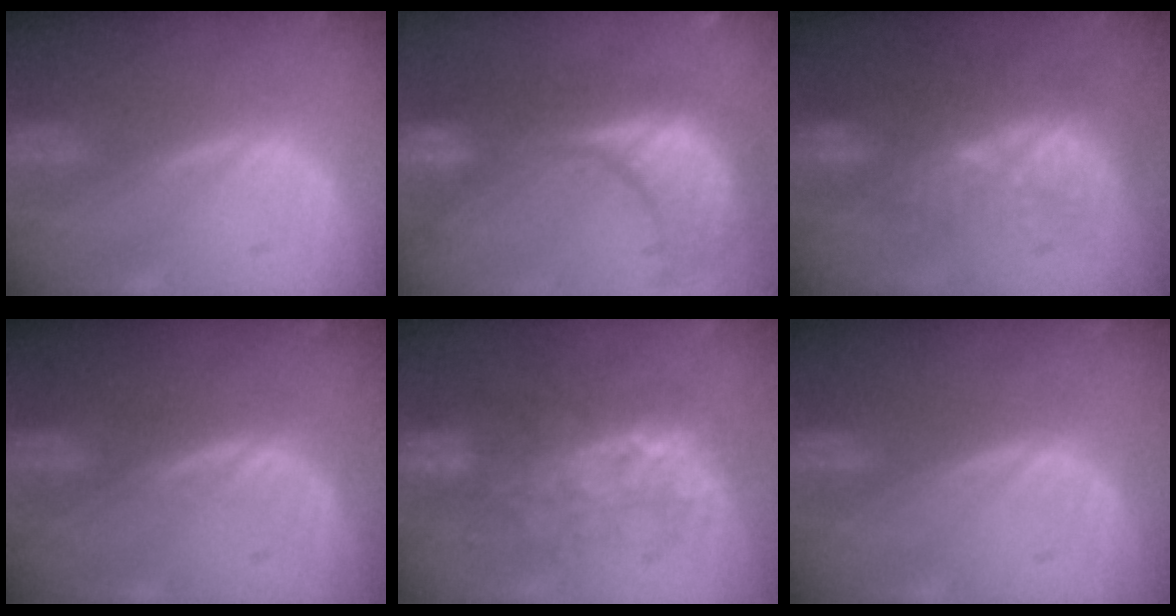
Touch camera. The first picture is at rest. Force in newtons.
{"total": 13.0, "press": 11.5, "slide": 6.1}
{"total": 9.9, "press": 9.0, "slide": 4.2}
{"total": 1.1, "press": 1.0, "slide": 0.2}
{"total": 8.2, "press": 8.0, "slide": 1.9}
{"total": 0.0}